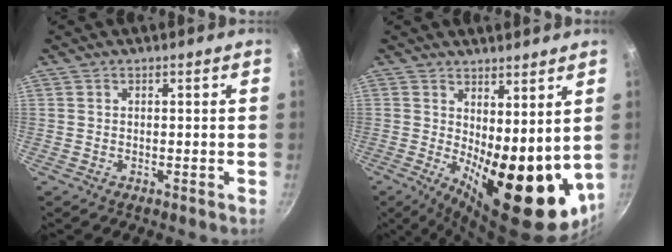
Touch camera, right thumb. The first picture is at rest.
{"total": 18.1, "force": [1.2, 7.6, 16.4], "torque": [-0.185, -0.037, 0.036]}